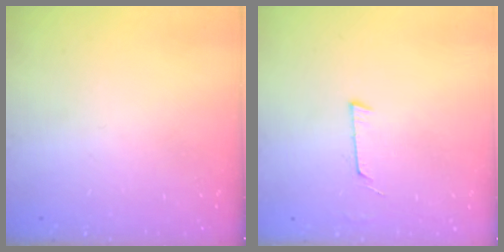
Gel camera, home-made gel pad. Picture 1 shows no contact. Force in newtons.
{"total": 4.2, "press": 4.2, "slide": 0.4}